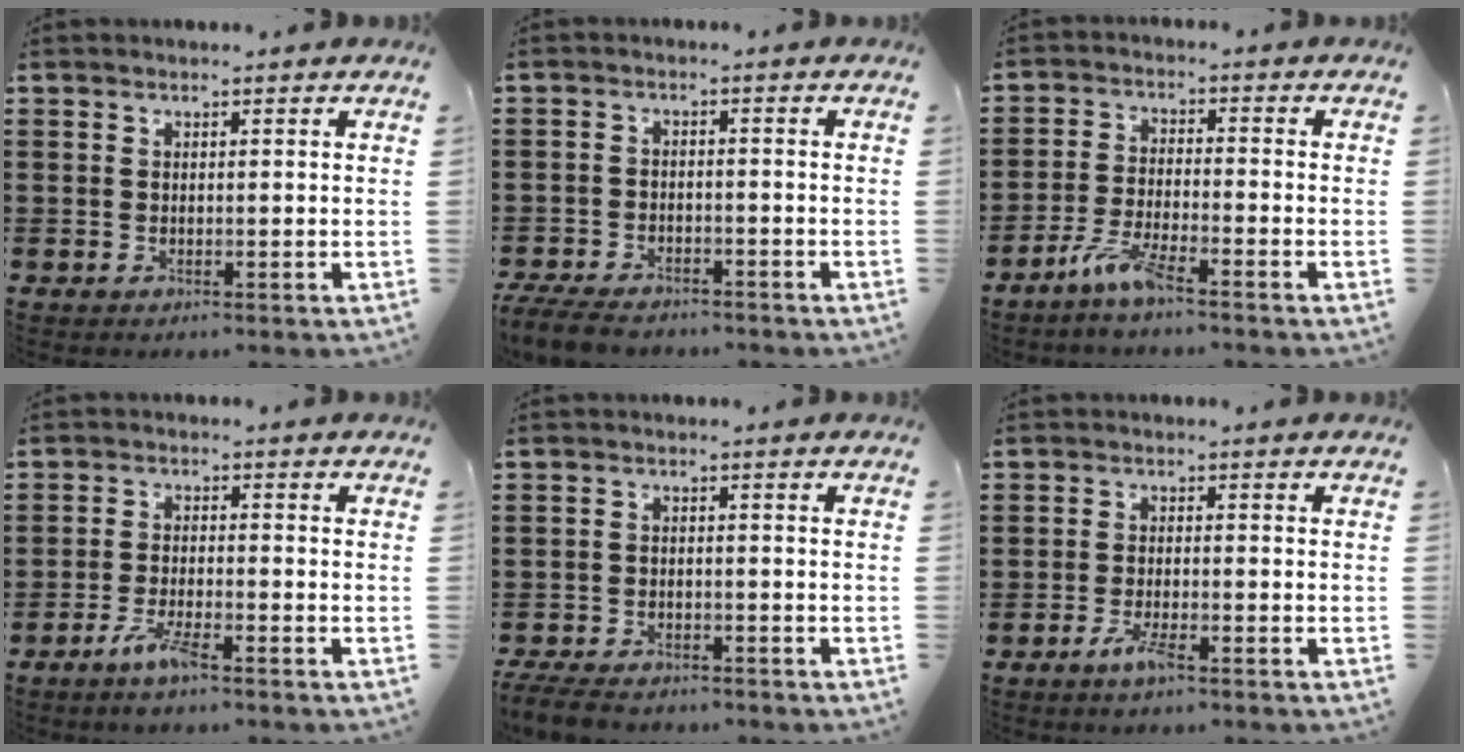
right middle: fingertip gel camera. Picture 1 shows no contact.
{"total": 4.6, "force": [-4.3, 1.2, 1.2], "torque": [-0.031, 0.001, -0.087]}
{"total": 5.1, "force": [-3.8, 0.3, 3.4], "torque": [-0.082, -0.009, -0.074]}
{"total": 4.4, "force": [-2.9, 0.5, 3.2], "torque": [-0.071, -0.005, -0.056]}
{"total": 4.1, "force": [-3.8, 1.0, 1.0], "torque": [-0.031, -0.001, -0.082]}
{"total": 3.3, "force": [-2.1, 0.4, 2.5], "torque": [-0.054, -0.003, -0.041]}